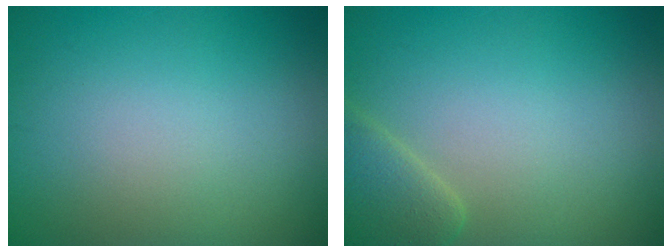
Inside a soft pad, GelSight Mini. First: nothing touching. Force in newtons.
{"total": 3.2, "press": 3.2, "slide": 0.4}